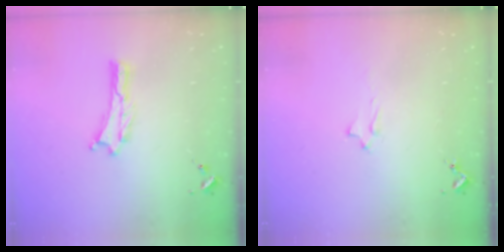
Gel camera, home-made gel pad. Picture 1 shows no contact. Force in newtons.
{"total": 2.0, "press": 2.0, "slide": 0.4}